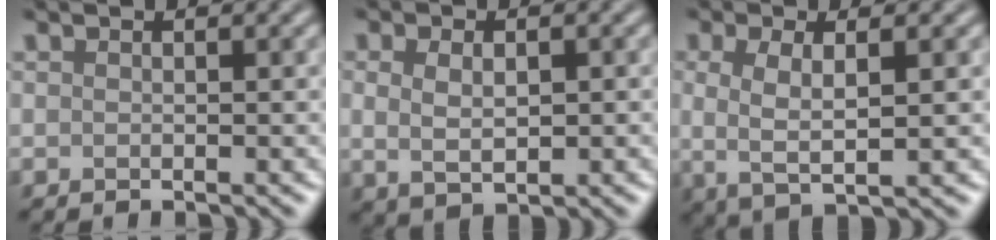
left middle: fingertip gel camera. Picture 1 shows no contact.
{"total": 3.0, "force": [0.3, 1.7, 2.4], "torque": [-0.047, -0.003, 0.009]}
{"total": 3.6, "force": [0.1, 1.1, 3.4], "torque": [-0.070, -0.002, 0.003]}